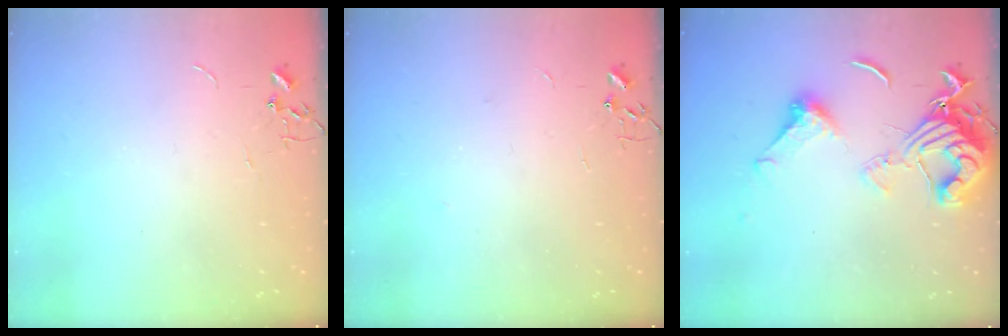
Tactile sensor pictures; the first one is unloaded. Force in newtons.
{"total": 2.5, "press": 2.1, "slide": 1.4}
{"total": 15.7, "press": 15.6, "slide": 1.8}